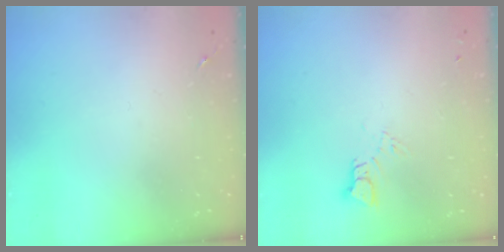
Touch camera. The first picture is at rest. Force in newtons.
{"total": 3.4, "press": 3.4, "slide": 0.2}